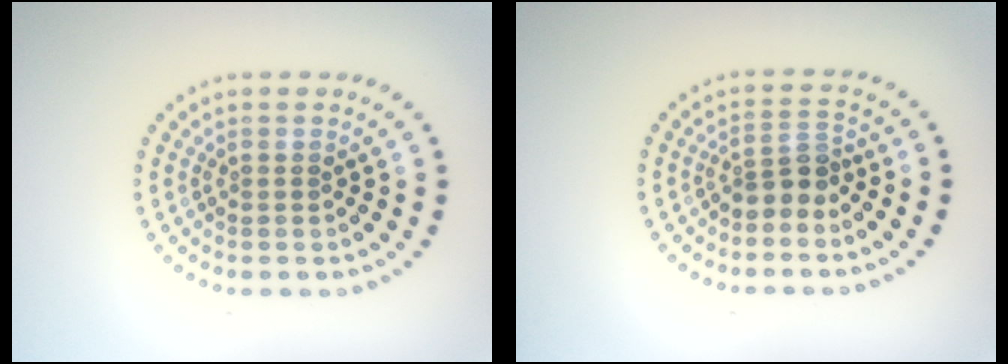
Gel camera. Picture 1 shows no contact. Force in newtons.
{"total": 2.4, "press": 1.8, "slide": 1.6}